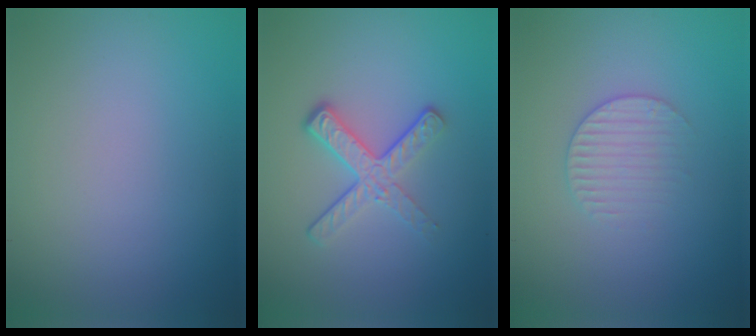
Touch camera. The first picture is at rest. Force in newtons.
{"total": 4.0, "press": 2.6, "slide": 3.1}
{"total": 2.2, "press": 2.1, "slide": 0.5}